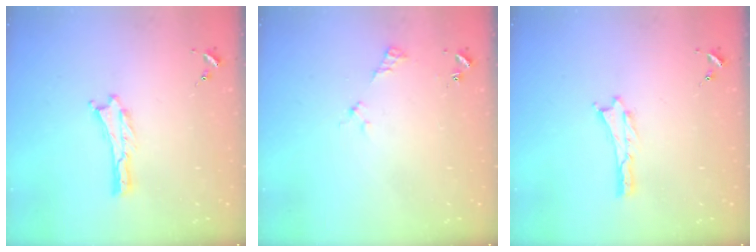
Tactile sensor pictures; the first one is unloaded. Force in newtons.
{"total": 2.5, "press": 2.5, "slide": 0.3}
{"total": 0.0}